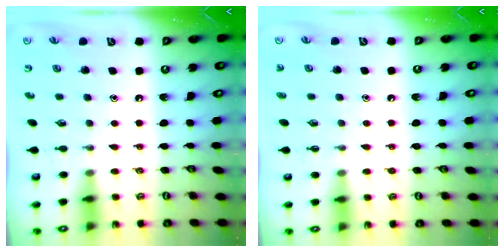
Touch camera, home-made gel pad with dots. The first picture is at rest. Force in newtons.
{"total": 0.9, "press": 0.9, "slide": 0.0}